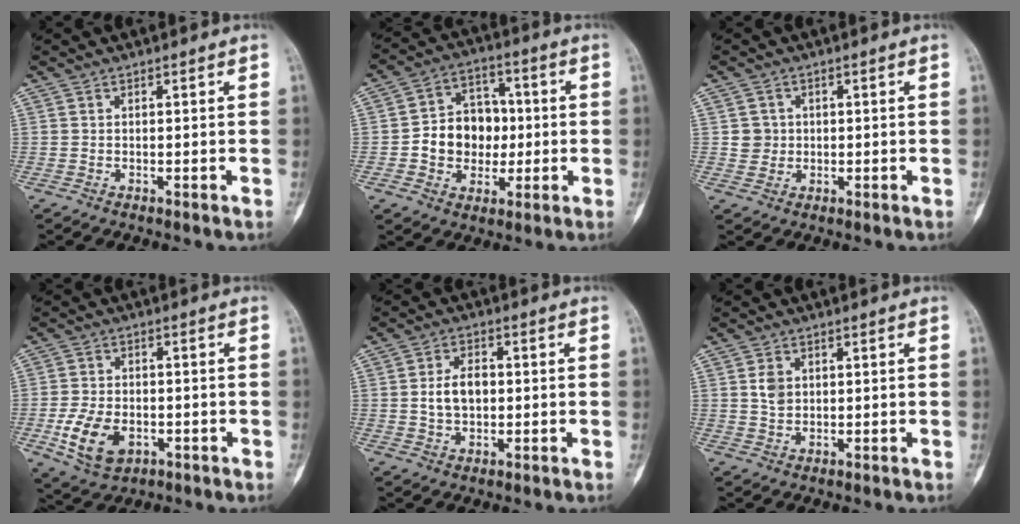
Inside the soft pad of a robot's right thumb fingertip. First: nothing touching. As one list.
[{"total": 11.9, "force": [-0.6, 9.9, 6.7], "torque": [-0.057, 0.028, -0.011]}, {"total": 2.9, "force": [0.3, 2.9, 0.4], "torque": [0.013, 0.004, 0.005]}, {"total": 9.5, "force": [-2.8, 6.2, 6.6], "torque": [-0.118, 0.003, -0.041]}, {"total": 6.1, "force": [0.2, 4.1, 4.5], "torque": [-0.072, 0.009, 0.004]}, {"total": 3.2, "force": [0.8, 2.5, 1.9], "torque": [-0.022, -0.003, 0.016]}]